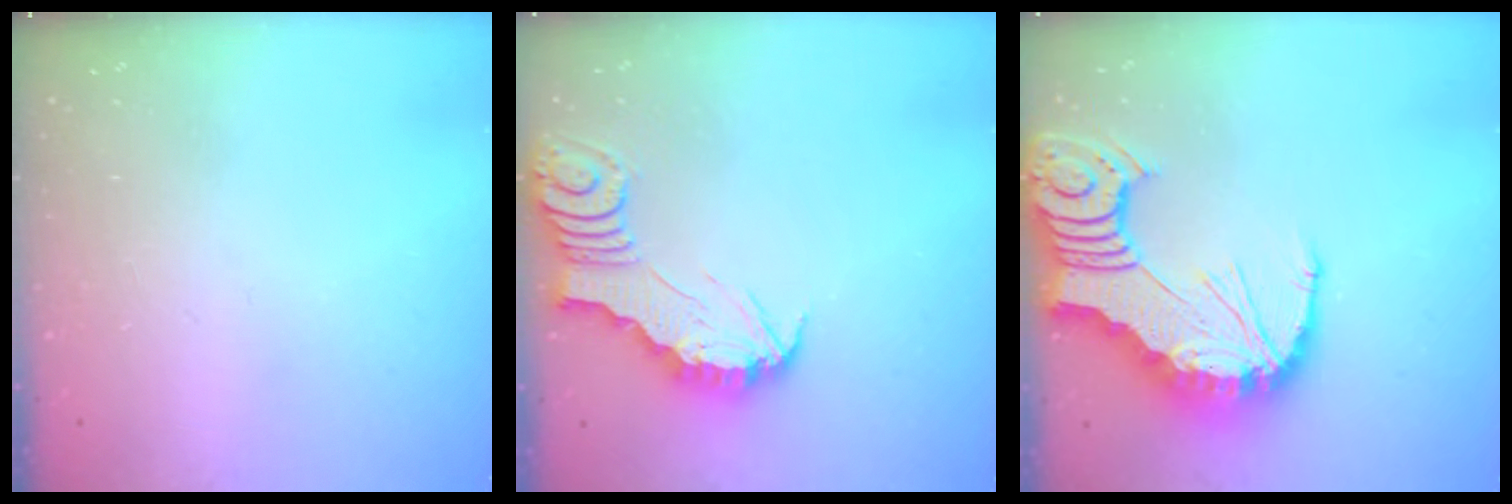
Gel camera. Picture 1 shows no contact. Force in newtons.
{"total": 2.6, "press": 2.6, "slide": 0.2}
{"total": 8.7, "press": 8.6, "slide": 0.9}